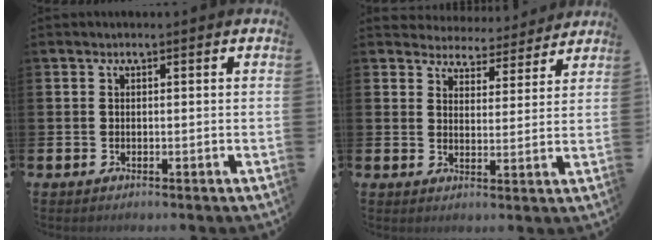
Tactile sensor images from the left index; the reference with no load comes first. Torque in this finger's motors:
{"motor_torque": [0.92, -1.21, 0.11, -0.03]}